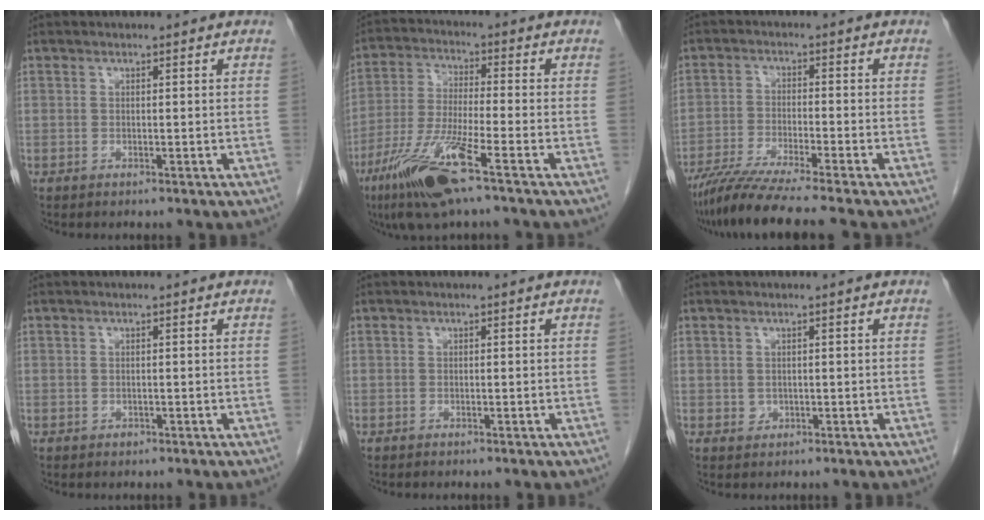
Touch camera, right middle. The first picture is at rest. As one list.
[{"total": 12.3, "force": [-7.0, 0.6, 10.2], "torque": [-0.214, -0.027, -0.133]}, {"total": 9.7, "force": [-8.1, -1.2, 5.2], "torque": [-0.081, -0.032, -0.136]}, {"total": 0.5, "force": [-0.3, 0.4, 0.2], "torque": [-0.003, 0.002, -0.005]}, {"total": 1.1, "force": [-0.9, 0.4, 0.6], "torque": [-0.014, -0.002, -0.006]}, {"total": 0.9, "force": [-0.1, 0.8, 0.3], "torque": [-0.006, 0.001, 0.002]}]